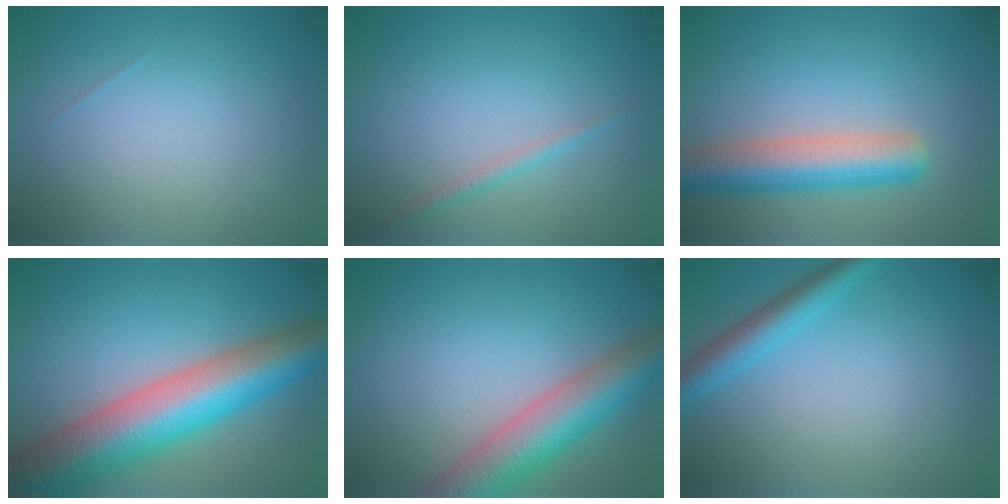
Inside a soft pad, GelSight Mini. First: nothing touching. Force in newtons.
{"total": 0.9, "press": 0.9, "slide": 0.1}
{"total": 6.0, "press": 6.0, "slide": 0.5}
{"total": 11.4, "press": 11.4, "slide": 0.5}
{"total": 7.5, "press": 7.5, "slide": 0.3}
{"total": 3.0, "press": 3.0, "slide": 0.0}